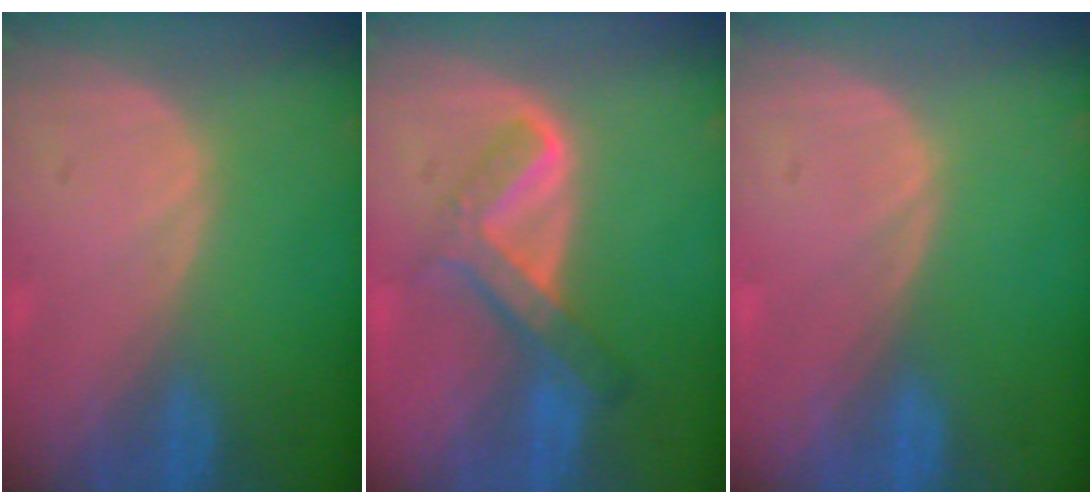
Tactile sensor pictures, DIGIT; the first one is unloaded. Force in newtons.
{"total": 6.7, "press": 5.7, "slide": 3.5}
{"total": 0.0}